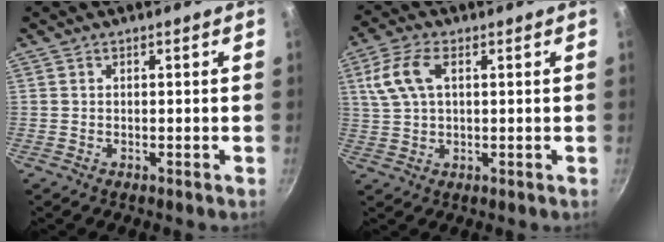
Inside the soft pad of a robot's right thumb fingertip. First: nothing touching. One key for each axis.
{"total": 7.7, "fx": 2.3, "fy": 4.1, "fz": 6.1, "tx": -0.138, "ty": 0.013, "tz": 0.046}